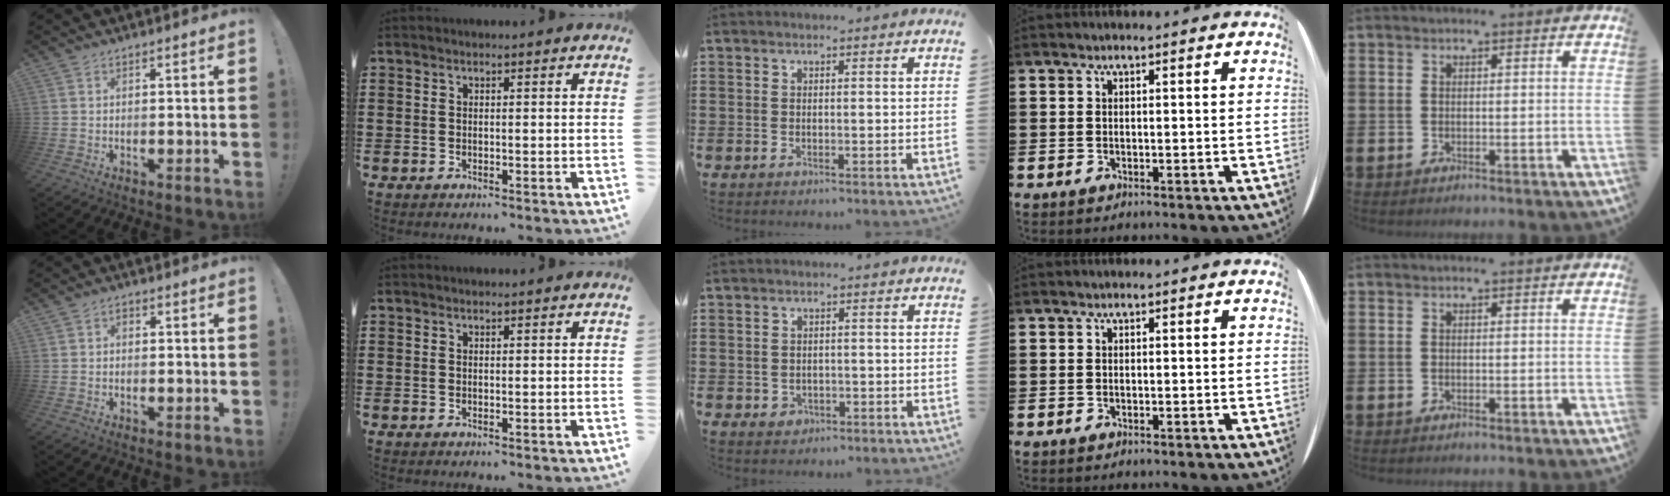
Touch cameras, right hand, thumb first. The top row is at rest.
{"thumb": {"total": 1.0, "force": [-0.3, 0.7, 0.5], "torque": [-0.002, 0.001, -0.008]}, "middle": {"total": 1.3, "force": [-0.6, 1.1, 0.4], "torque": [-0.012, 0.003, -0.015]}}